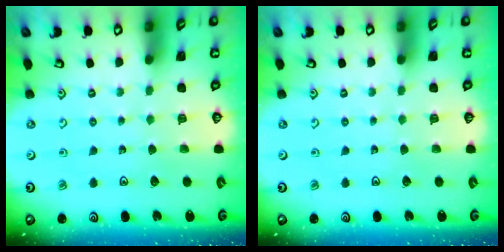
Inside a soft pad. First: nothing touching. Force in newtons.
{"total": 0.0}